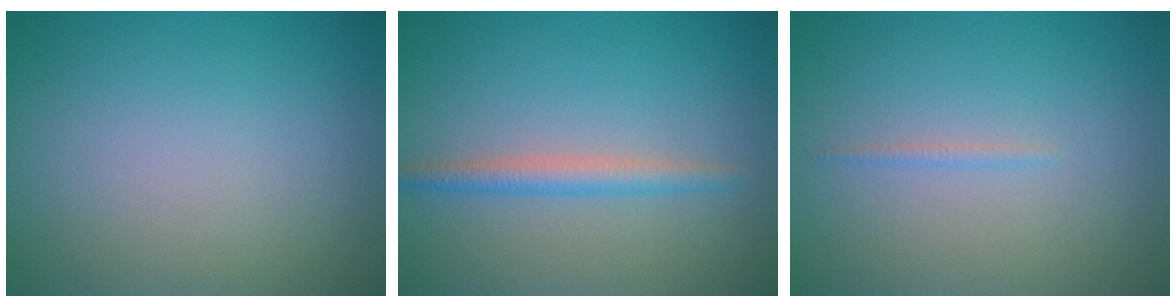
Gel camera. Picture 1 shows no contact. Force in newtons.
{"total": 2.2, "press": 2.2, "slide": 0.0}
{"total": 0.6, "press": 0.6, "slide": 0.1}